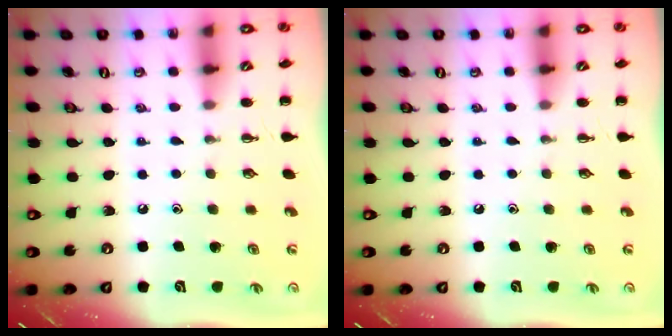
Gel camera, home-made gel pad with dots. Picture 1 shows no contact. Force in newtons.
{"total": 0.0}